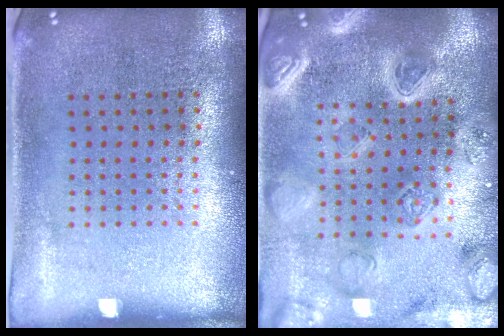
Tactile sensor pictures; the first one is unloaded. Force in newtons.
{"total": 4.4, "press": 3.9, "slide": 2.0}